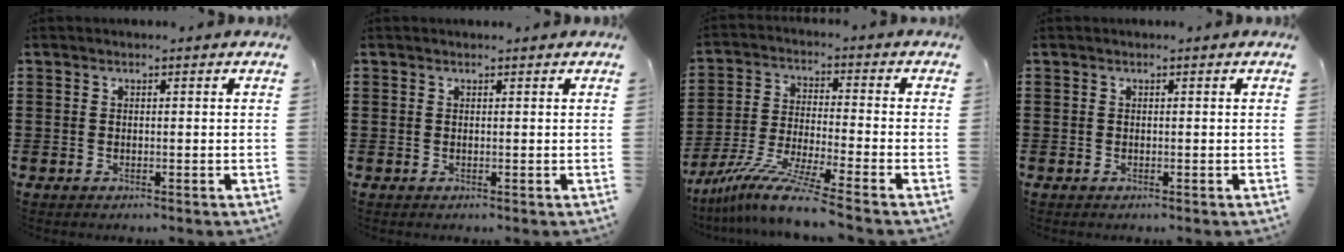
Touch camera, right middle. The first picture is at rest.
{"total": 0.0}
{"total": 9.8, "force": [-8.3, 0.0, 5.1], "torque": [-0.106, -0.003, -0.167]}
{"total": 0.0}